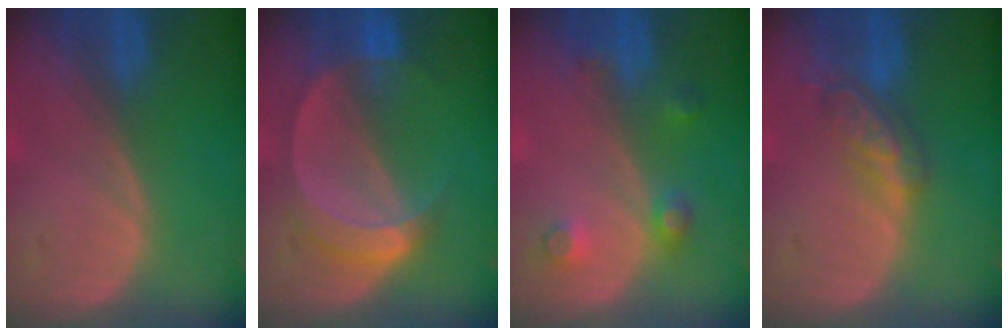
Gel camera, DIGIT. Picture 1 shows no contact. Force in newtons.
{"total": 5.7, "press": 5.2, "slide": 2.4}
{"total": 3.4, "press": 3.3, "slide": 0.9}
{"total": 5.7, "press": 5.0, "slide": 2.7}